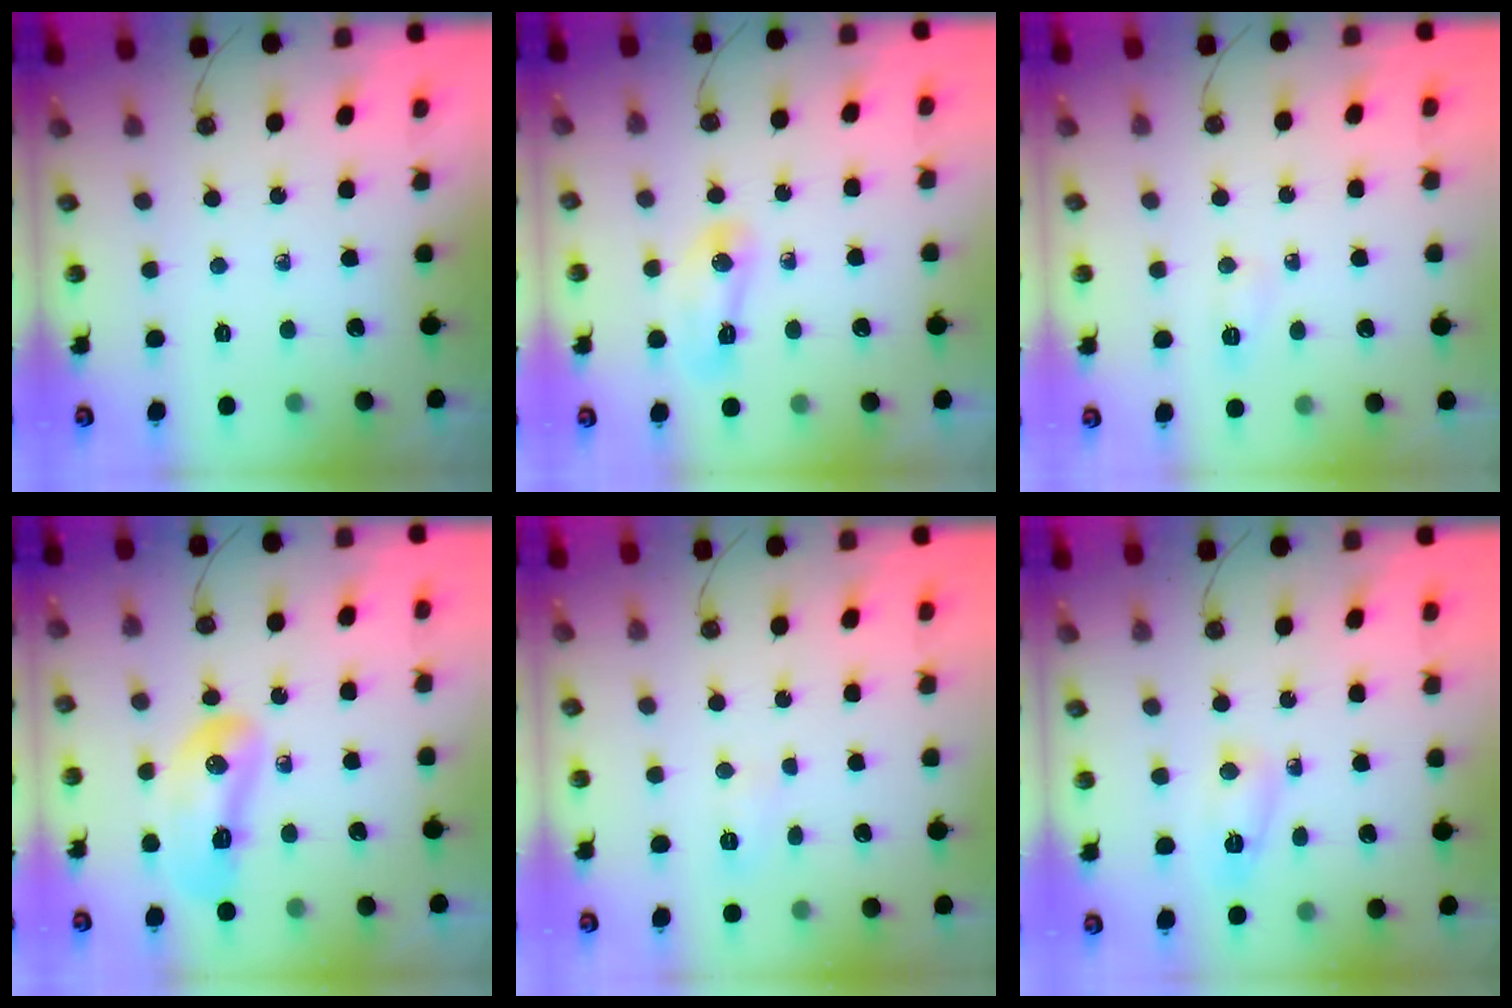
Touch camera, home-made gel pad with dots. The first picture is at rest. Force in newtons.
{"total": 7.2, "press": 7.1, "slide": 0.9}
{"total": 4.8, "press": 4.8, "slide": 0.6}
{"total": 14.8, "press": 12.3, "slide": 8.2}
{"total": 13.2, "press": 6.2, "slide": 11.6}
{"total": 3.9, "press": 3.9, "slide": 0.4}